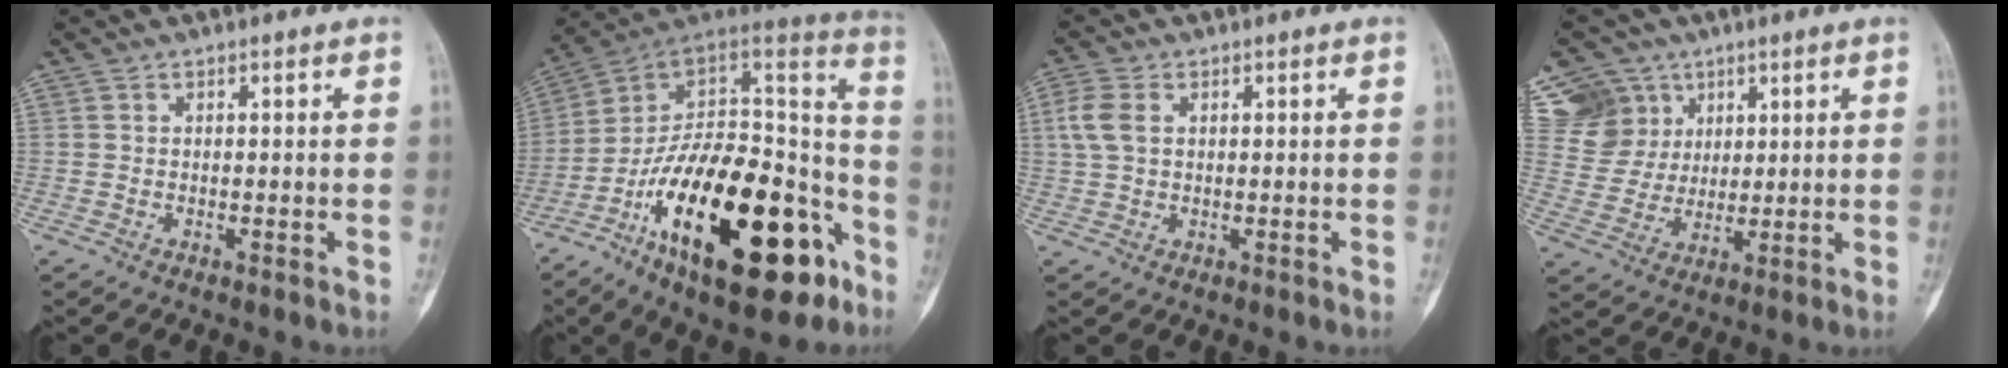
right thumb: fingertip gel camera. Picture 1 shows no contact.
{"total": 32.6, "force": [-14.8, 14.5, 25.1], "torque": [-0.342, 0.081, -0.231]}
{"total": 4.7, "force": [1.1, 3.0, 3.4], "torque": [-0.086, 0.009, 0.023]}
{"total": 12.6, "force": [6.5, 10.5, 2.5], "torque": [-0.021, -0.011, 0.136]}